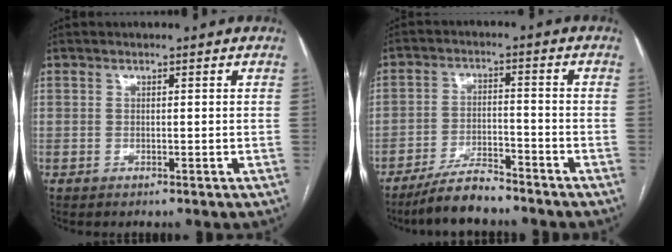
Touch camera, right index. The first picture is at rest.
{"total": 7.0, "force": [-6.2, 1.4, 3.0], "torque": [-0.058, -0.012, -0.112]}